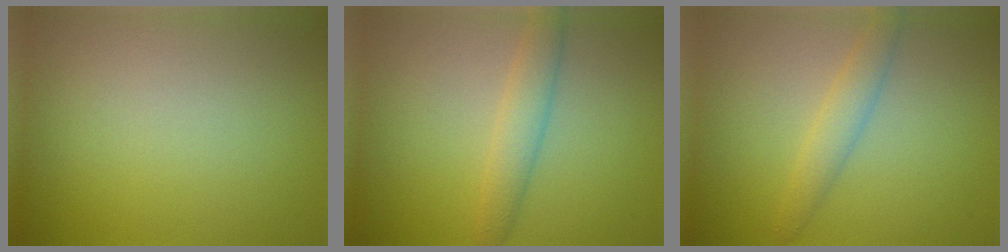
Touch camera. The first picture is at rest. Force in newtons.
{"total": 2.6, "press": 2.6, "slide": 0.0}
{"total": 2.3, "press": 2.3, "slide": 0.2}